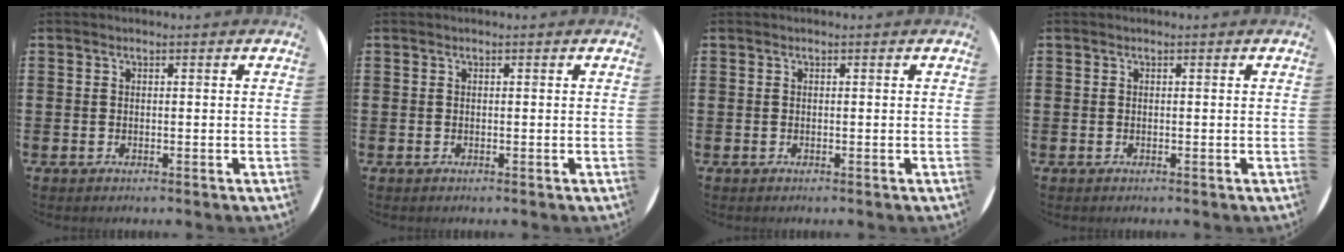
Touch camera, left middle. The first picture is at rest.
{"total": 0.0}
{"total": 0.0}
{"total": 0.0}